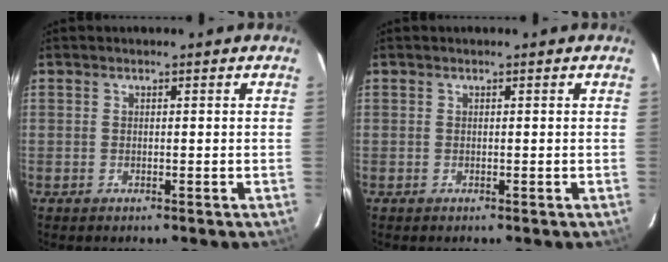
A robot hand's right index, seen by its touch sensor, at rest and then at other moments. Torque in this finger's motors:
{"motor_torque": [0.00, 0.00, 0.00, 0.00]}